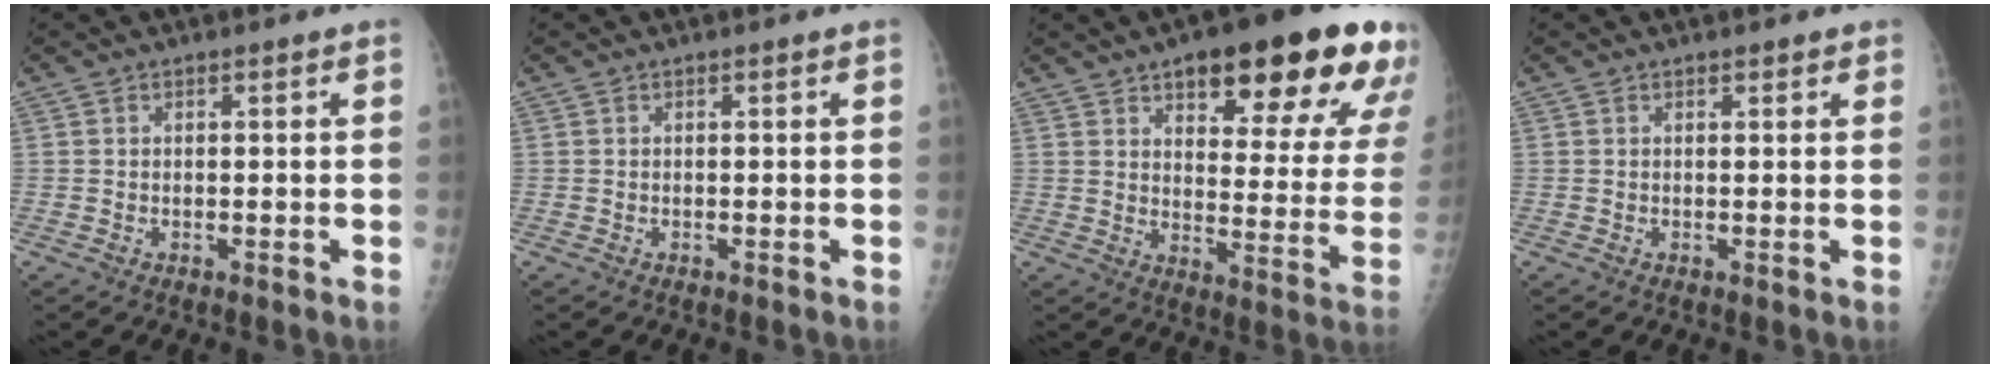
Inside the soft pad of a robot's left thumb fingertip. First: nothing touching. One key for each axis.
{"total": 0.0}
{"total": 25.0, "fx": 14.5, "fy": 8.4, "fz": 18.5, "tx": -0.196, "ty": -0.045, "tz": 0.193}
{"total": 1.2, "fx": 0.9, "fy": 0.6, "fz": 0.6, "tx": 0.000, "ty": -0.004, "tz": 0.009}